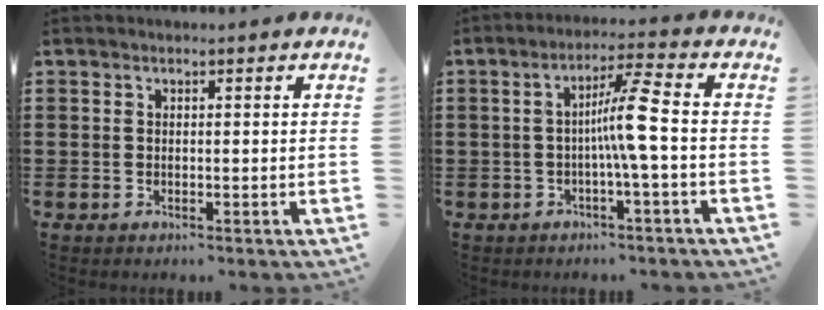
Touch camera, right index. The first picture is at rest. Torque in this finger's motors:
{"motor_torque": [1.79, 0.35, 0.35, 0.09]}